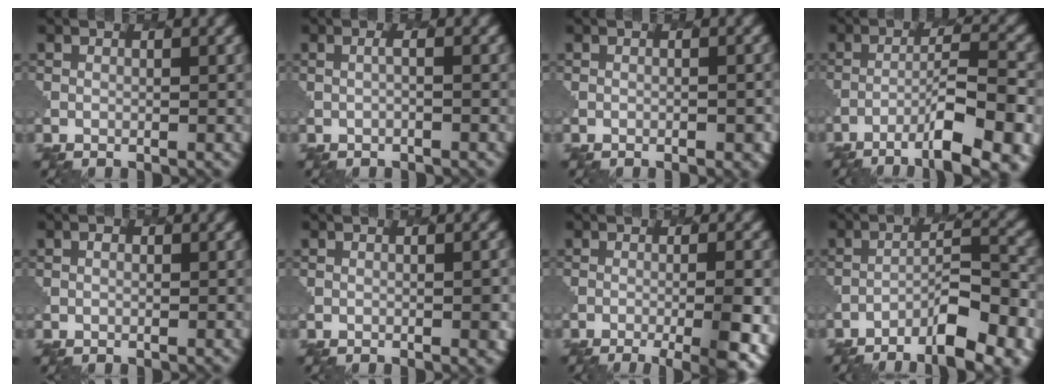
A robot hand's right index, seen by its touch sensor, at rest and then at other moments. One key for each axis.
{"total": 0.7, "fx": 0.0, "fy": 0.2, "fz": 0.7, "tx": -0.009, "ty": 0.003, "tz": -0.005}
{"total": 1.6, "fx": -0.7, "fy": 0.8, "fz": 1.3, "tx": -0.008, "ty": 0.004, "tz": -0.001}
{"total": 8.9, "fx": -5.1, "fy": 1.7, "fz": 7.1, "tx": -0.106, "ty": 0.015, "tz": -0.078}
{"total": 0.5, "fx": 0.1, "fy": 0.4, "fz": 0.3, "tx": -0.005, "ty": 0.001, "tz": 0.002}
{"total": 1.6, "fx": -0.3, "fy": 0.5, "fz": 1.5, "tx": -0.016, "ty": 0.000, "tz": 0.000}
{"total": 8.5, "fx": -3.7, "fy": 2.9, "fz": 7.0, "tx": -0.071, "ty": 0.003, "tz": -0.039}
{"total": 8.1, "fx": -5.3, "fy": 2.0, "fz": 5.7, "tx": -0.085, "ty": 0.011, "tz": -0.081}